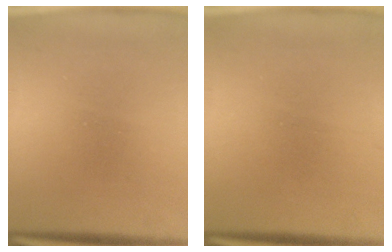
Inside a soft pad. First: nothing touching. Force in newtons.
{"total": 1.1}